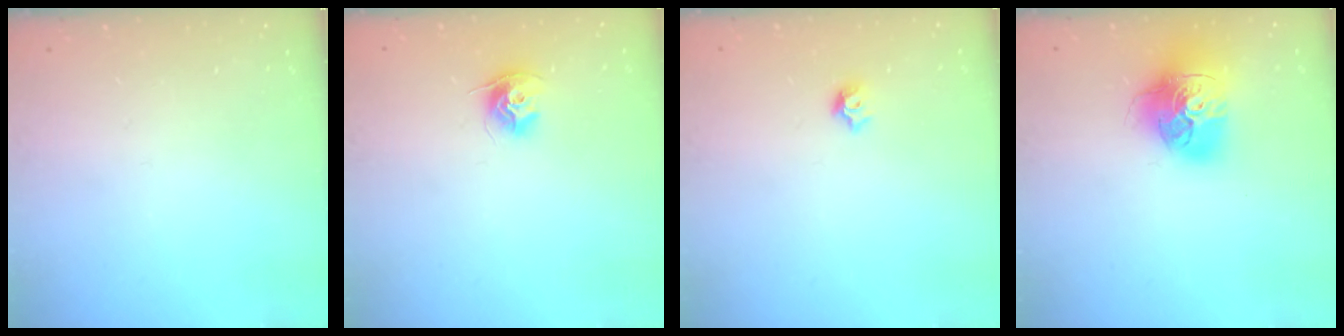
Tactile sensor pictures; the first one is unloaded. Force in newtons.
{"total": 9.7, "press": 9.7, "slide": 0.5}
{"total": 5.7, "press": 5.6, "slide": 0.7}
{"total": 16.7, "press": 16.6, "slide": 1.9}